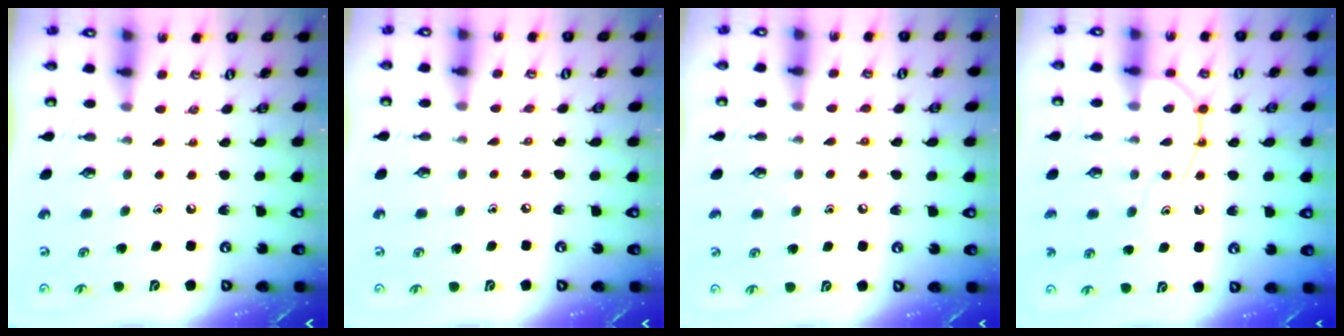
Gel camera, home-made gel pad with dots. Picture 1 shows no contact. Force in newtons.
{"total": 2.8, "press": 2.8, "slide": 0.3}
{"total": 5.9, "press": 5.8, "slide": 0.8}
{"total": 11.9, "press": 11.9, "slide": 0.8}